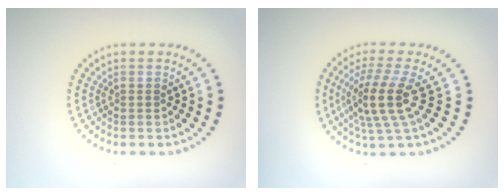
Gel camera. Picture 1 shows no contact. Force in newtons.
{"total": 4.2, "press": 3.4, "slide": 2.4}